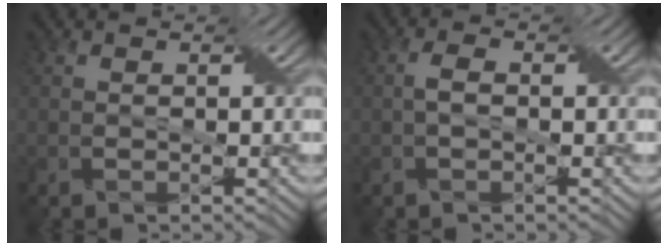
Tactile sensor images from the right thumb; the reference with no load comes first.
{"total": 1.6, "force": [-0.2, 0.8, 1.3], "torque": [-0.031, 0.008, -0.005]}